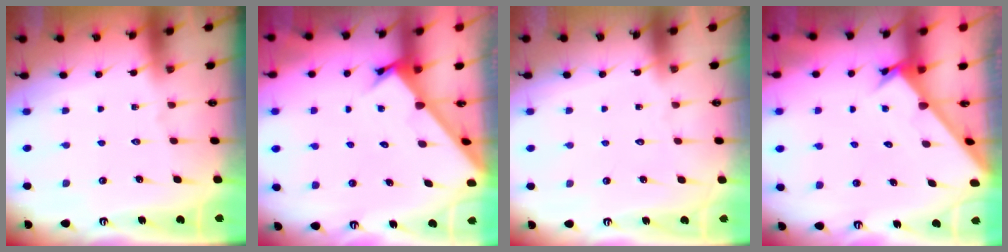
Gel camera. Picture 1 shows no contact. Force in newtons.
{"total": 2.9, "press": 2.9, "slide": 0.2}
{"total": 1.6, "press": 1.5, "slide": 0.1}
{"total": 2.8, "press": 2.8, "slide": 0.3}